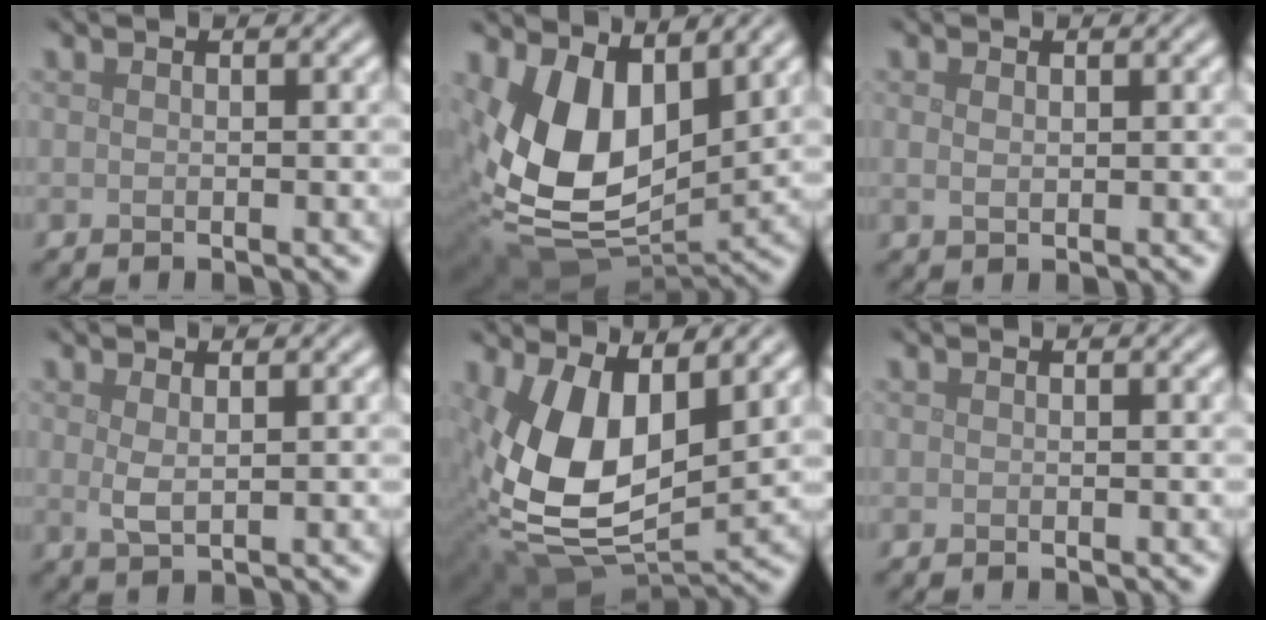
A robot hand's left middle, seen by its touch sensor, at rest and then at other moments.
{"total": 12.1, "force": [2.7, 7.5, 9.1], "torque": [-0.173, -0.032, 0.056]}
{"total": 1.0, "force": [0.4, 0.6, 0.6], "torque": [-0.015, -0.002, 0.011]}
{"total": 1.5, "force": [0.6, 0.4, 1.3], "torque": [-0.028, -0.003, 0.015]}
{"total": 11.3, "force": [2.4, 6.4, 9.0], "torque": [-0.183, -0.021, 0.045]}
{"total": 0.0}